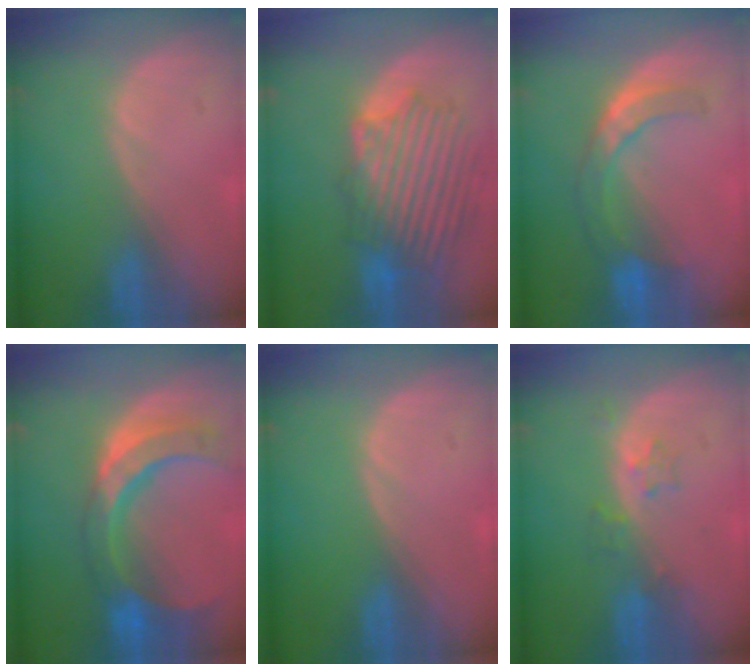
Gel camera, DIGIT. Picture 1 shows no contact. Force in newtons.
{"total": 9.9, "press": 9.8, "slide": 1.6}
{"total": 7.6, "press": 6.5, "slide": 4.0}
{"total": 11.6, "press": 9.8, "slide": 6.2}
{"total": 0.0}
{"total": 2.6, "press": 2.6, "slide": 0.2}